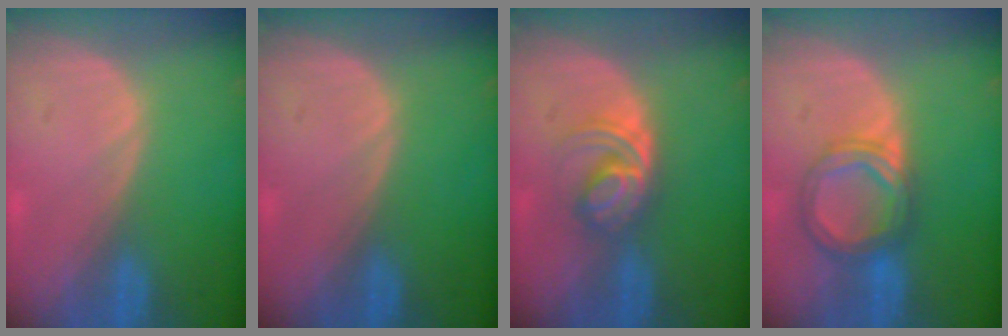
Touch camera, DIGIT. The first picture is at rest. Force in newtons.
{"total": 0.0}
{"total": 5.9, "press": 5.1, "slide": 3.0}
{"total": 5.9, "press": 5.9, "slide": 0.3}